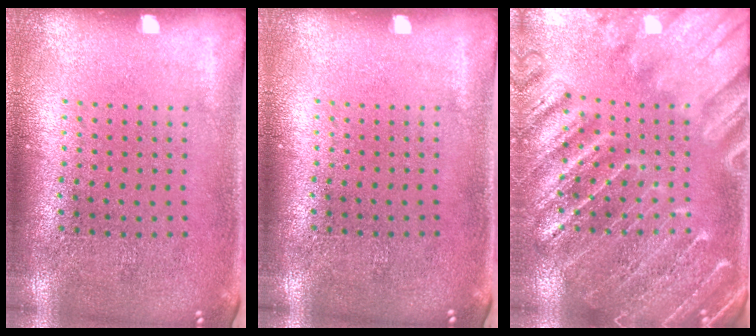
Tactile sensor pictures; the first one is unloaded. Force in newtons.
{"total": 0.0}
{"total": 3.8, "press": 3.7, "slide": 1.1}